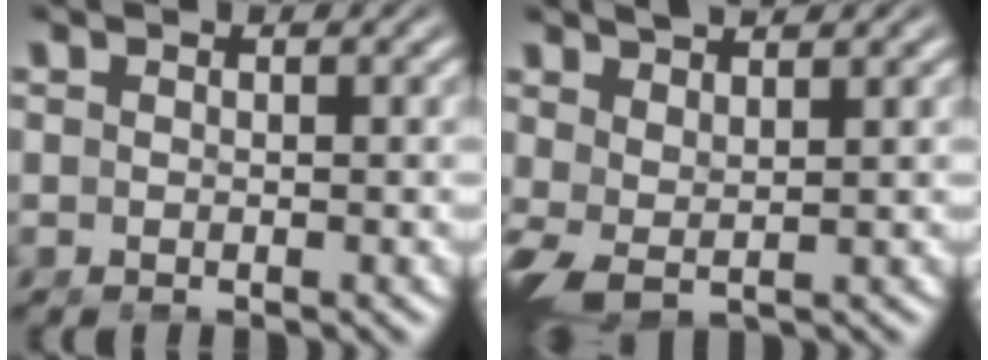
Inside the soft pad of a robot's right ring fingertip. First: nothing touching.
{"total": 3.3, "force": [0.7, 2.0, 2.5], "torque": [-0.061, 0.001, 0.015]}